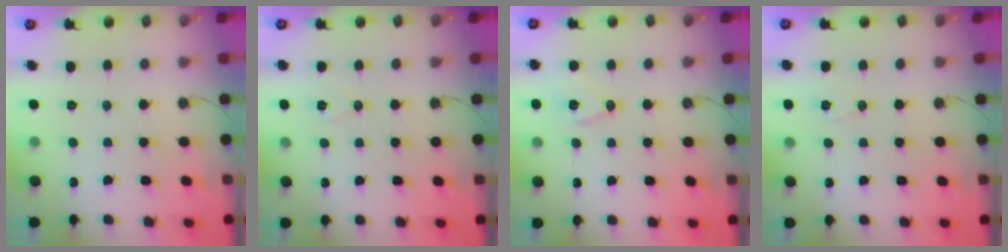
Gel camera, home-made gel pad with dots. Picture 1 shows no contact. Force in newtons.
{"total": 5.7, "press": 3.6, "slide": 4.4}
{"total": 9.9, "press": 9.3, "slide": 3.4}
{"total": 6.9, "press": 5.1, "slide": 4.6}